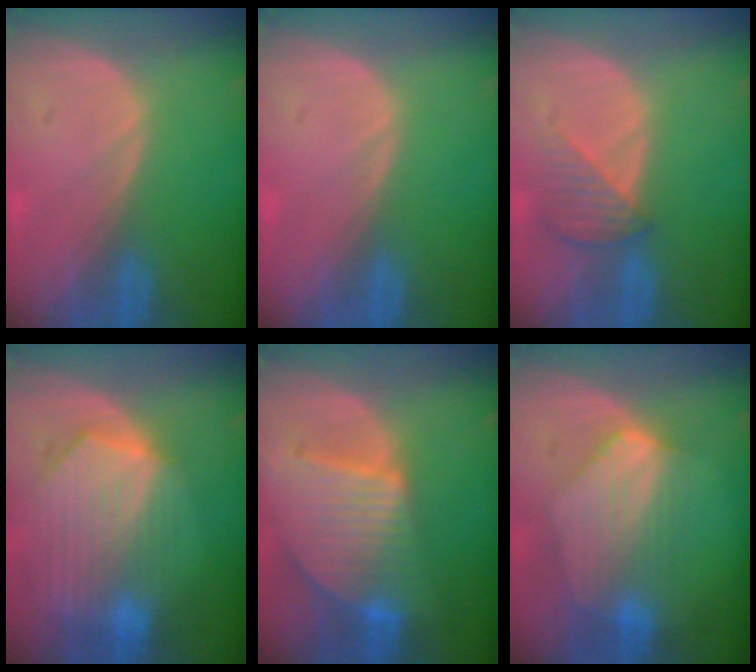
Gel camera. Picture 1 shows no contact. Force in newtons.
{"total": 0.0}
{"total": 3.9, "press": 3.6, "slide": 1.5}
{"total": 10.4, "press": 9.2, "slide": 4.9}
{"total": 9.5, "press": 8.2, "slide": 4.8}
{"total": 7.9, "press": 7.6, "slide": 2.2}